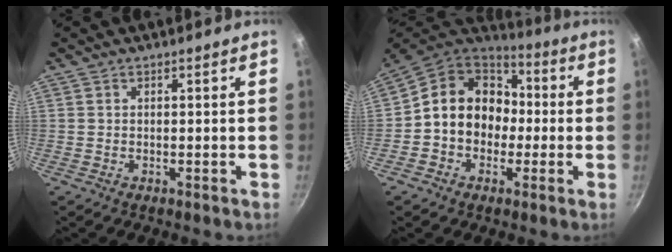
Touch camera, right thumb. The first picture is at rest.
{"total": 15.3, "force": [-0.5, 12.9, 8.2], "torque": [-0.092, 0.045, -0.025]}